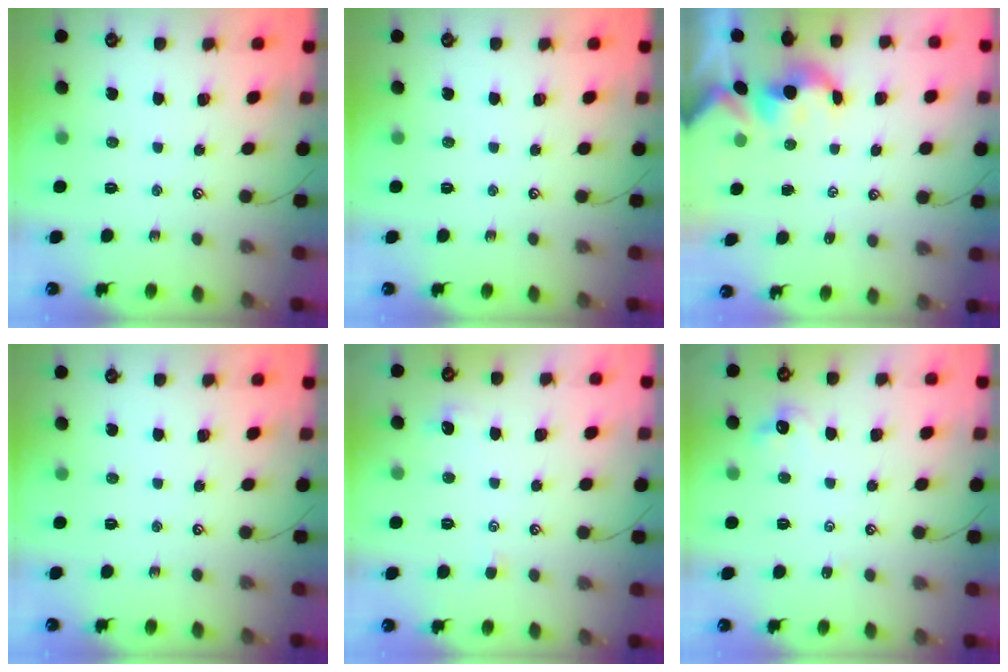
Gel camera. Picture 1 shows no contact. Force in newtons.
{"total": 0.0}
{"total": 1.6, "press": 1.5, "slide": 0.4}
{"total": 0.0}
{"total": 0.6, "press": 0.2, "slide": 0.6}
{"total": 2.0, "press": 2.0, "slide": 0.3}